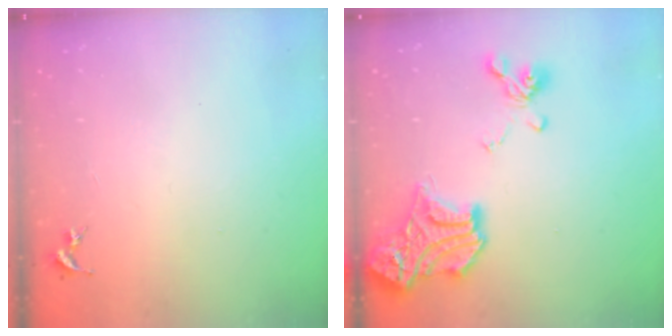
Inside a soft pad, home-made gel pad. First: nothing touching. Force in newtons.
{"total": 20.3, "press": 20.2, "slide": 1.7}